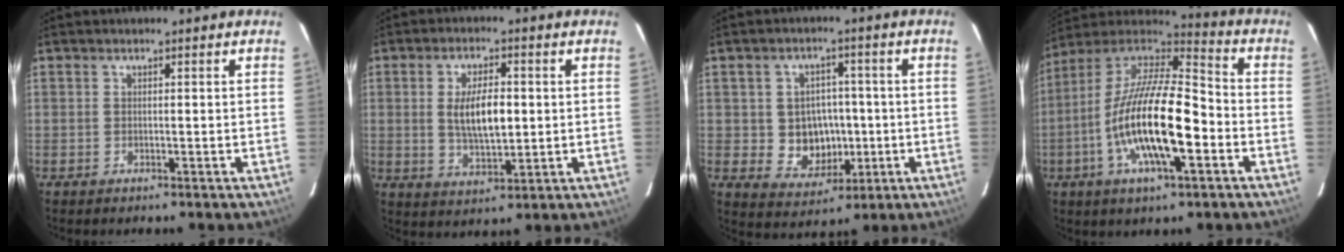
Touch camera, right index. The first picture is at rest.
{"total": 8.6, "force": [0.6, 3.6, 7.8], "torque": [-0.144, -0.001, 0.016]}
{"total": 8.3, "force": [-0.9, 7.5, 3.6], "torque": [-0.080, 0.011, 0.004]}
{"total": 21.0, "force": [-5.9, 6.5, 19.1], "torque": [-0.361, -0.015, -0.118]}